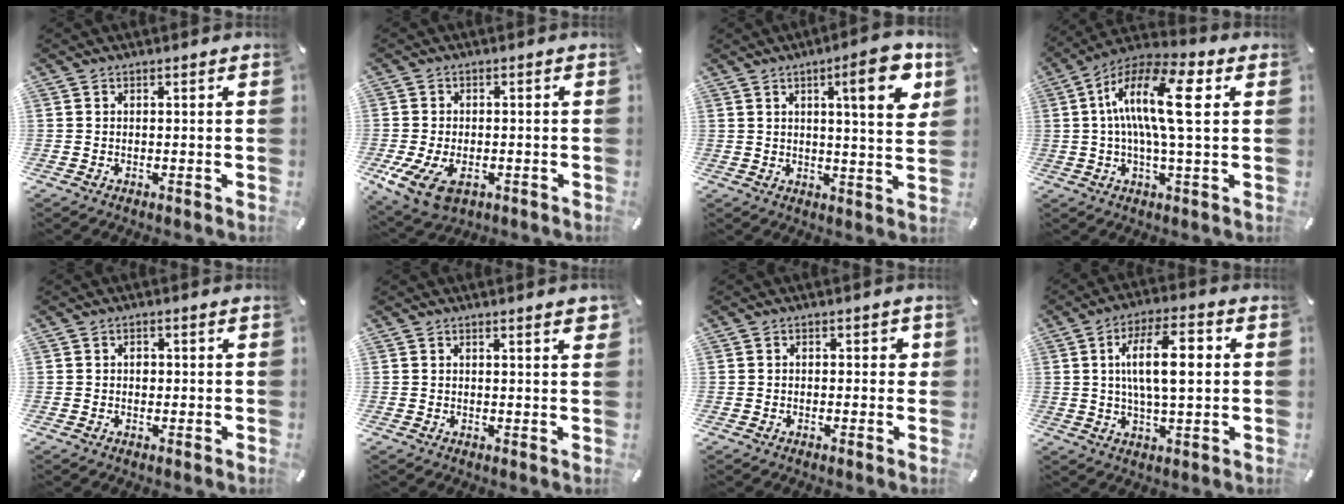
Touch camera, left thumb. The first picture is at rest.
{"total": 8.4, "force": [-3.5, 5.3, 5.6], "torque": [-0.124, -0.003, -0.062]}
{"total": 13.3, "force": [5.4, 2.8, 11.9], "torque": [-0.157, -0.025, 0.074]}
{"total": 16.2, "force": [2.9, 4.8, 15.2], "torque": [-0.304, 0.002, 0.042]}
{"total": 1.3, "force": [0.0, 1.2, 0.5], "torque": [-0.005, 0.002, -0.005]}
{"total": 2.3, "force": [1.4, 0.2, 1.8], "torque": [-0.029, -0.003, 0.022]}
{"total": 1.9, "force": [-0.1, 1.2, 1.4], "torque": [-0.020, 0.004, -0.007]}
{"total": 13.3, "force": [2.3, 4.9, 12.1], "torque": [-0.215, 0.003, 0.032]}